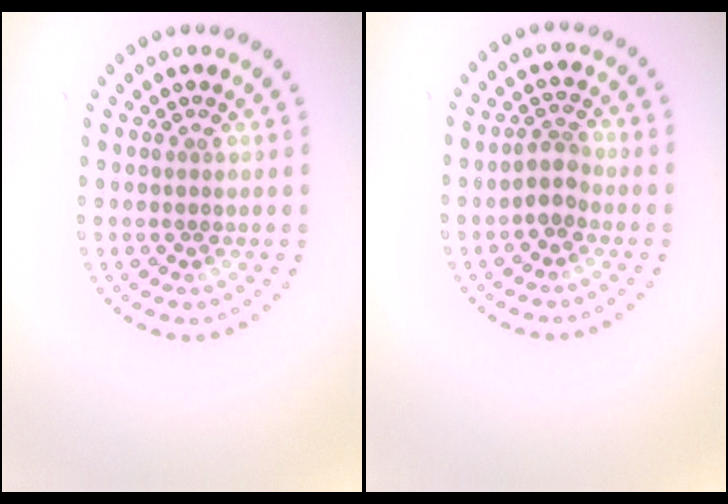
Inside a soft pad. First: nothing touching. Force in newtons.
{"total": 1.8, "press": 1.5, "slide": 0.9}